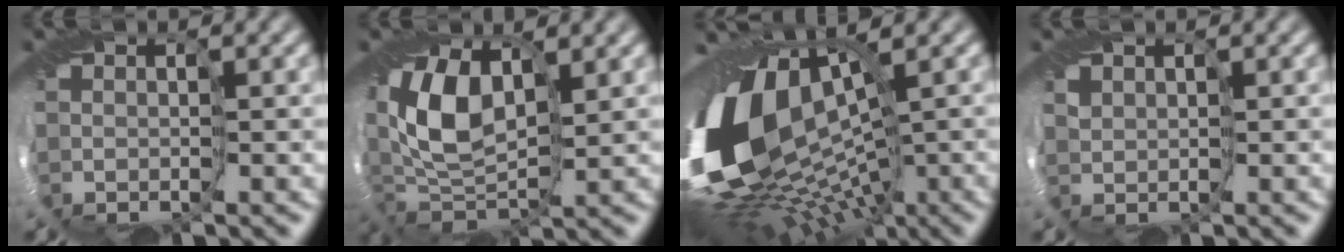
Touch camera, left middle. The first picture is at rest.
{"total": 7.3, "force": [0.6, 4.4, 5.8], "torque": [-0.131, 0.008, 0.003]}
{"total": 17.8, "force": [-0.8, 11.1, 13.9], "torque": [-0.254, -0.041, 0.016]}
{"total": 0.8, "force": [0.6, 0.6, 0.1], "torque": [-0.004, 0.000, 0.011]}